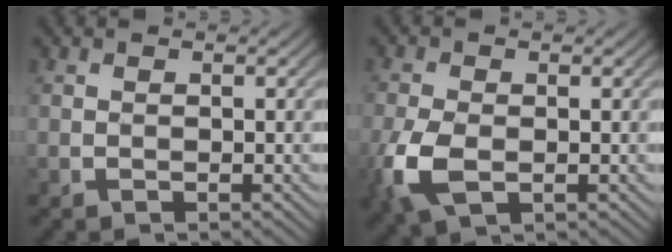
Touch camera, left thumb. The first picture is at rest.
{"total": 6.8, "force": [-2.1, 4.2, 4.8], "torque": [-0.147, -0.005, -0.043]}